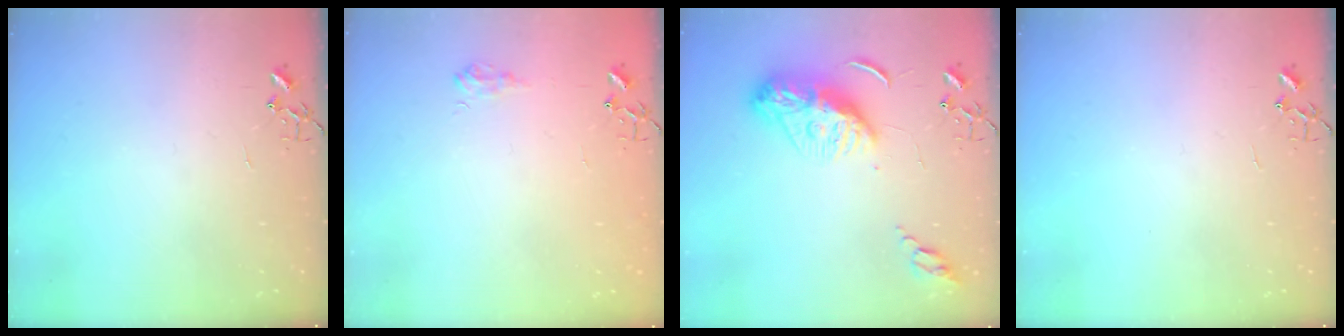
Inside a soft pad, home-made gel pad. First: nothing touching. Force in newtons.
{"total": 7.3, "press": 7.3, "slide": 0.8}
{"total": 12.6, "press": 12.5, "slide": 1.1}
{"total": 0.0}